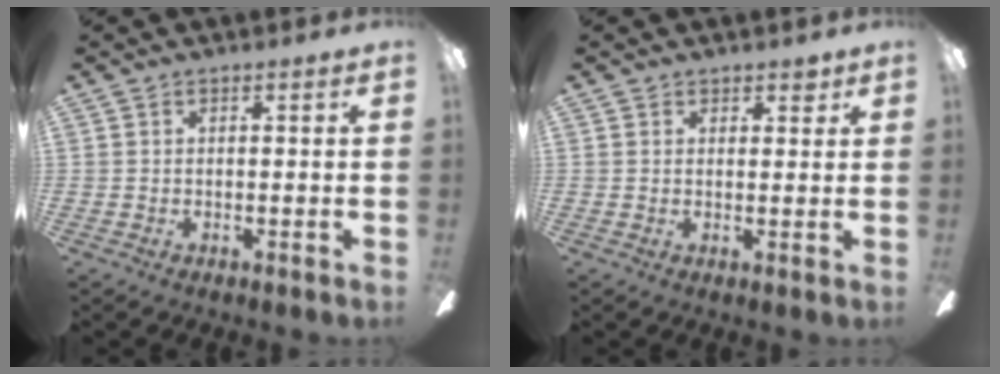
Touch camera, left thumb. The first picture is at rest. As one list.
[{"total": 2.5, "force": [1.9, 1.4, 0.7], "torque": [0.001, -0.004, 0.033]}]